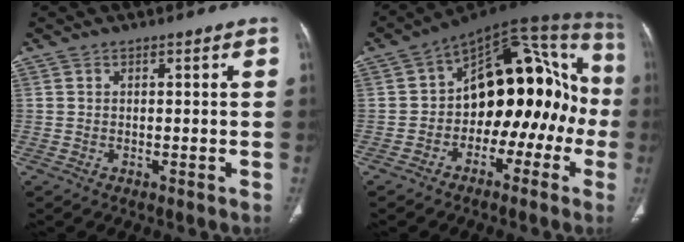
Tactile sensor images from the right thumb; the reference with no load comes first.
{"total": 21.5, "force": [-3.1, 13.1, 16.8], "torque": [-0.187, 0.077, -0.052]}